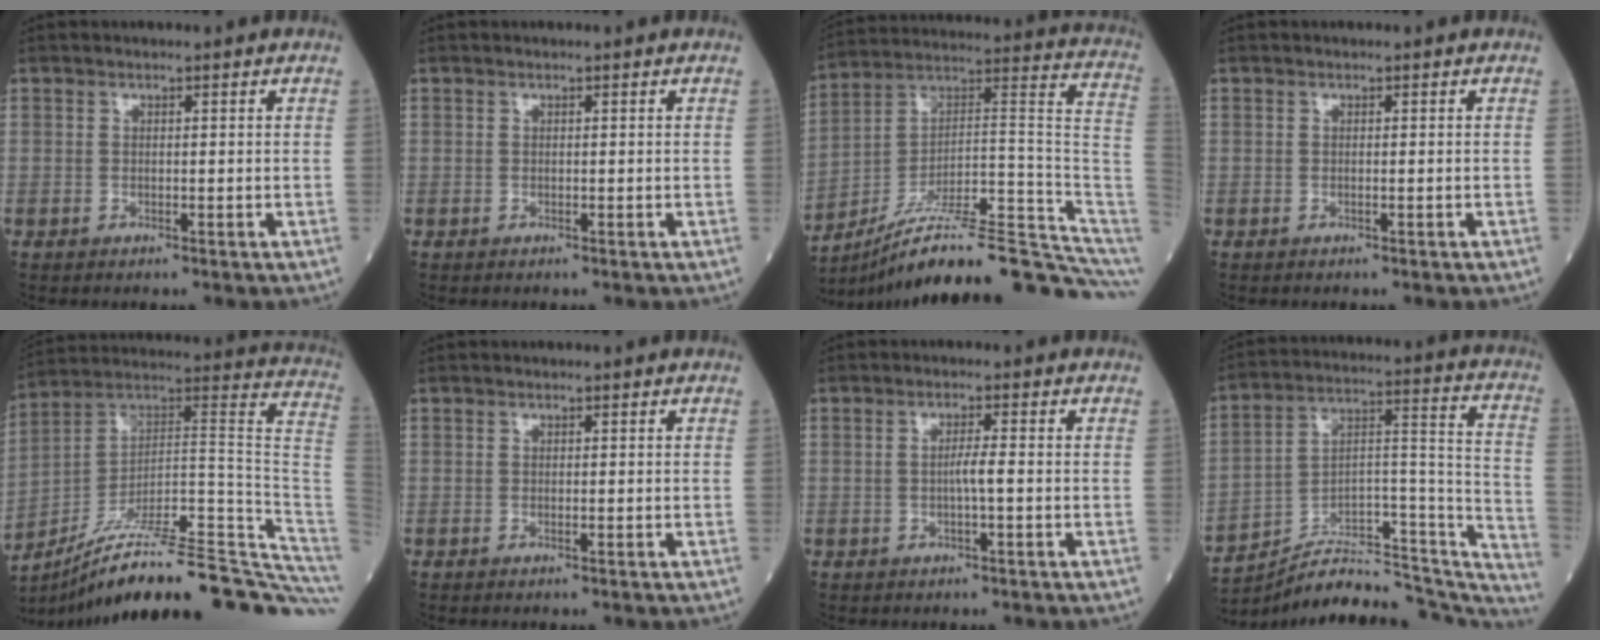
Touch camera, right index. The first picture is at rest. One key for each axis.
{"total": 0.0}
{"total": 25.5, "fx": -19.5, "fy": 2.1, "fz": 16.3, "tx": -0.155, "ty": 0.049, "tz": -0.296}
{"total": 0.0}
{"total": 30.7, "fx": -24.2, "fy": 2.0, "fz": 18.8, "tx": -0.161, "ty": 0.025, "tz": -0.354}
{"total": 0.0}
{"total": 2.2, "fx": -0.4, "fy": -0.2, "fz": 2.2, "tx": -0.042, "ty": -0.001, "tz": -0.007}
{"total": 24.1, "fx": -21.9, "fy": 6.1, "fz": 7.9, "tx": -0.088, "ty": 0.065, "tz": -0.318}